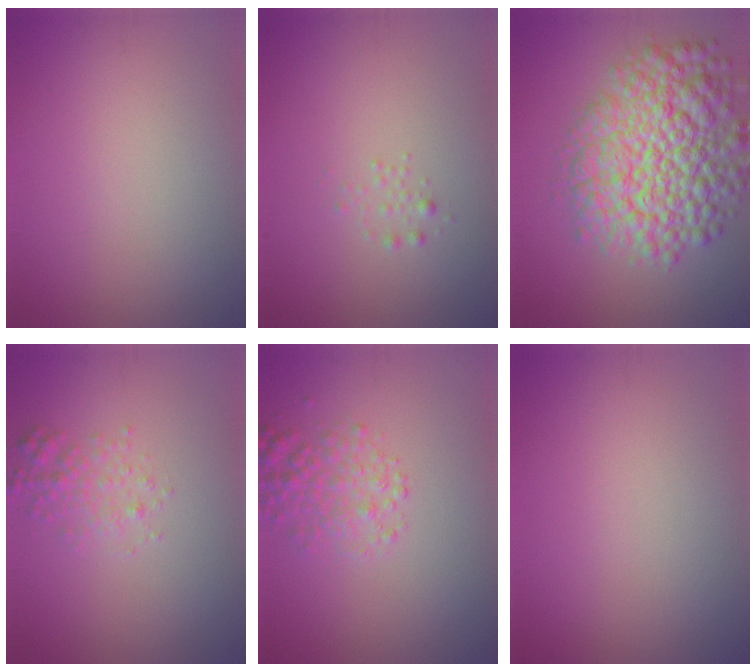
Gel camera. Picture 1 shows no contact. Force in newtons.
{"total": 0.8, "press": 0.8, "slide": 0.0}
{"total": 10.4, "press": 10.4, "slide": 0.4}
{"total": 2.0, "press": 2.0, "slide": 0.1}
{"total": 2.9, "press": 2.9, "slide": 0.2}
{"total": 0.0}